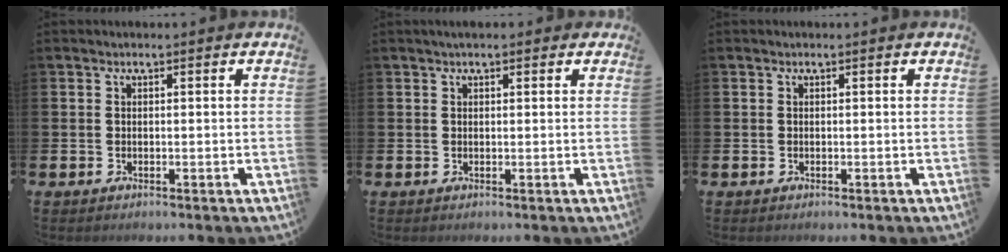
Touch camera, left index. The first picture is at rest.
{"total": 1.3, "force": [1.0, 0.7, 0.5], "torque": [0.002, 0.003, 0.014]}
{"total": 0.0}